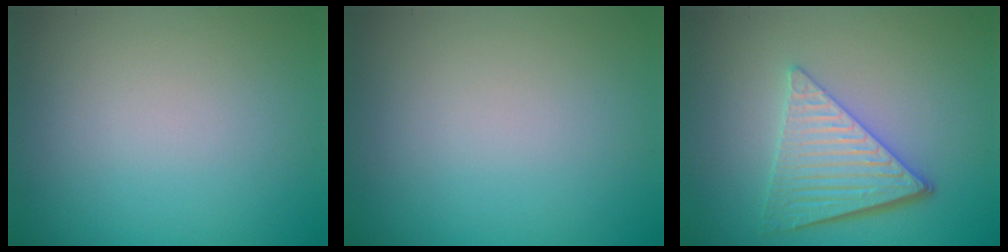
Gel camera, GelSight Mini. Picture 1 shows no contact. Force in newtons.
{"total": 0.0}
{"total": 5.5, "press": 4.3, "slide": 3.4}